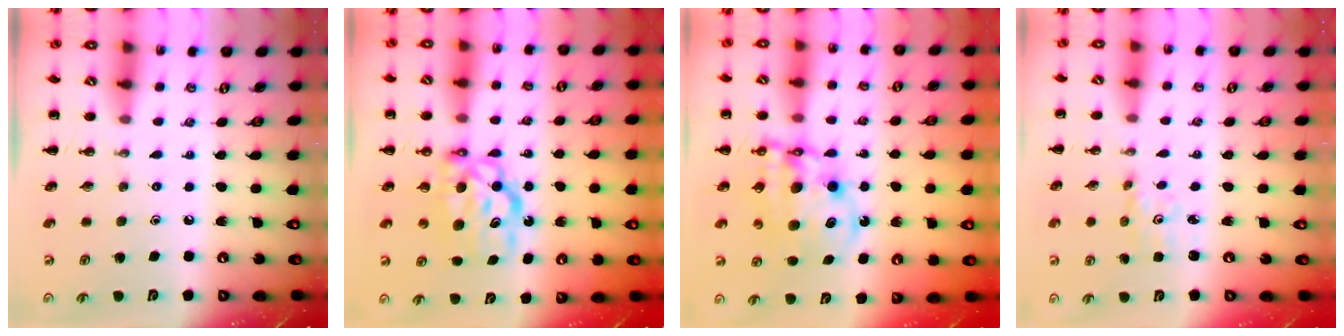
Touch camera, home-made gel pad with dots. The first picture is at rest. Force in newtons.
{"total": 8.3, "press": 8.2, "slide": 1.6}
{"total": 11.7, "press": 11.4, "slide": 2.8}
{"total": 1.9, "press": 1.9, "slide": 0.5}